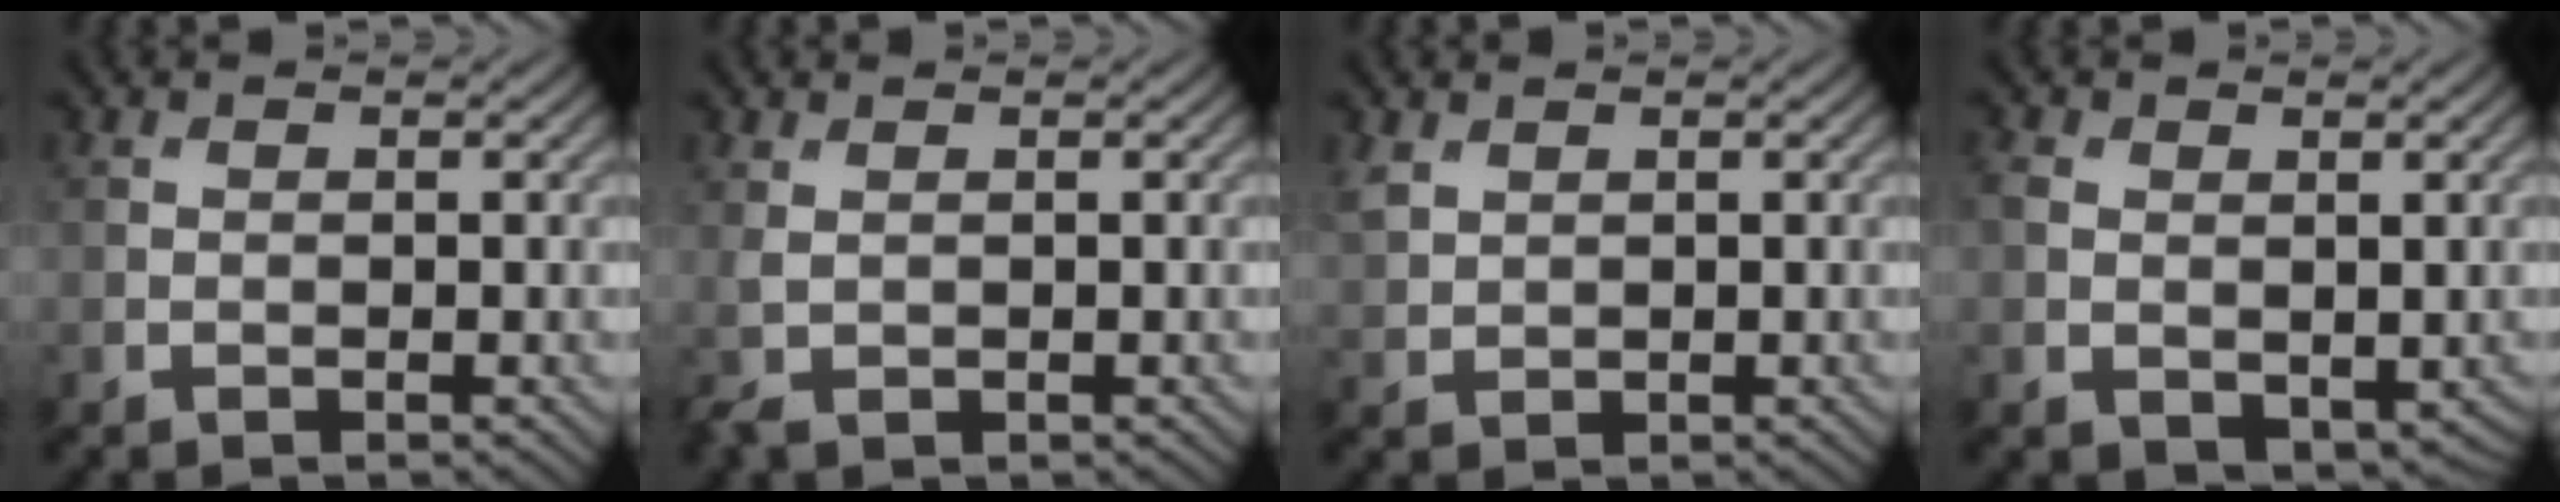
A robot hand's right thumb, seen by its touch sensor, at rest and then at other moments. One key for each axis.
{"total": 1.4, "fx": 0.1, "fy": 0.8, "fz": 1.1, "tx": -0.038, "ty": -0.003, "tz": 0.004}
{"total": 2.2, "fx": 1.3, "fy": 1.5, "fz": 1.0, "tx": -0.031, "ty": 0.001, "tz": 0.032}
{"total": 4.3, "fx": 0.4, "fy": 3.3, "fz": 2.7, "tx": -0.070, "ty": -0.012, "tz": 0.012}